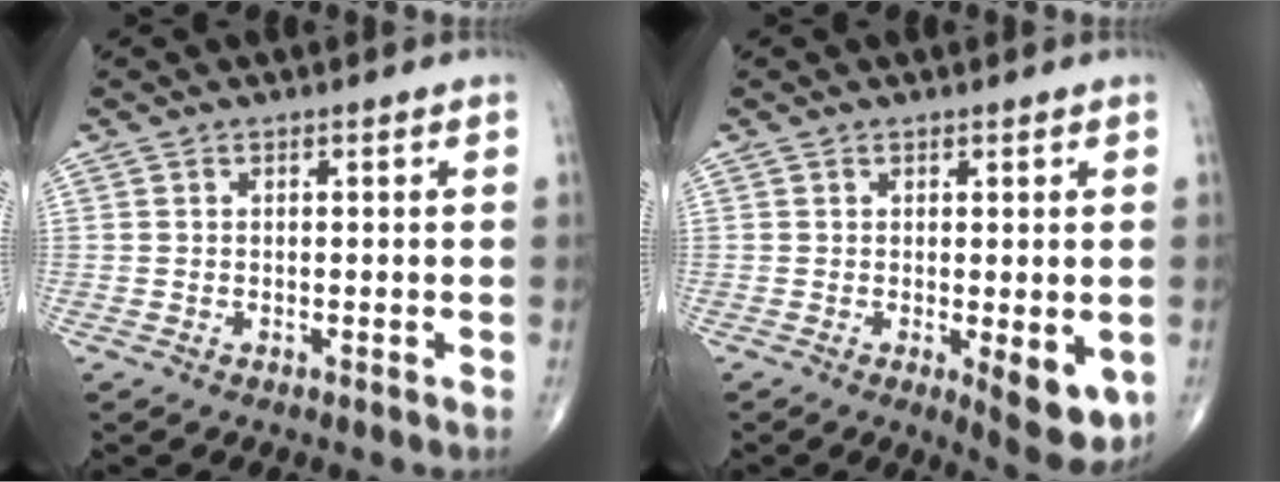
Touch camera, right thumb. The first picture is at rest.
{"total": 7.3, "force": [-1.5, 2.4, 6.7], "torque": [-0.080, -0.020, -0.014]}